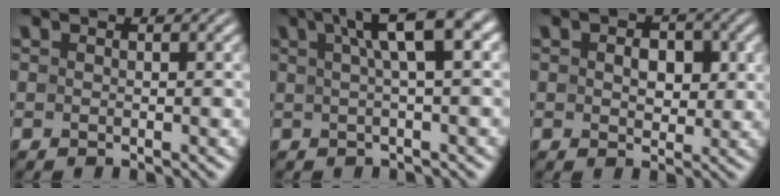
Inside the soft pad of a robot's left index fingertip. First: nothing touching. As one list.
[{"total": 6.4, "force": [2.3, 1.6, 5.8], "torque": [-0.068, 0.020, 0.029]}, {"total": 3.0, "force": [0.5, 2.1, 2.1], "torque": [-0.036, -0.001, 0.005]}]